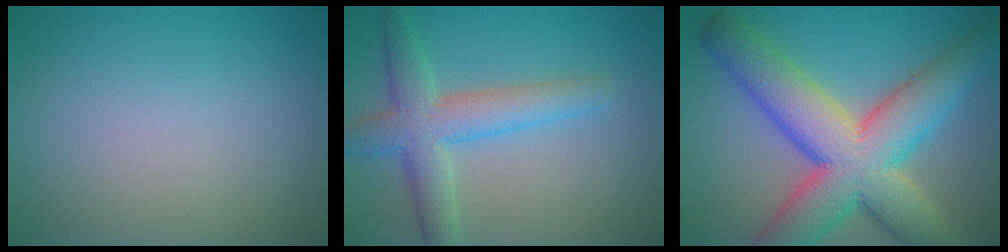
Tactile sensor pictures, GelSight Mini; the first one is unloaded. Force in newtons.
{"total": 5.4, "press": 5.3, "slide": 0.2}
{"total": 12.7, "press": 12.7, "slide": 0.5}